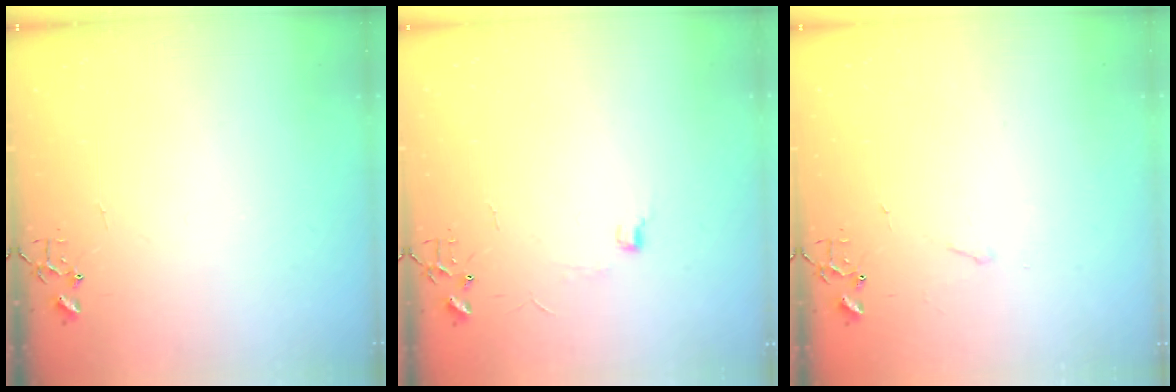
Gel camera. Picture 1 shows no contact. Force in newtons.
{"total": 5.6, "press": 5.6, "slide": 0.7}
{"total": 2.9, "press": 2.9, "slide": 0.5}